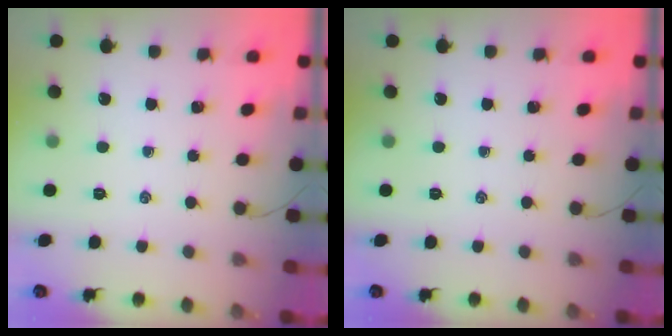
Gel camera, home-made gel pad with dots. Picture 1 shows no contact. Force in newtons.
{"total": 0.0}